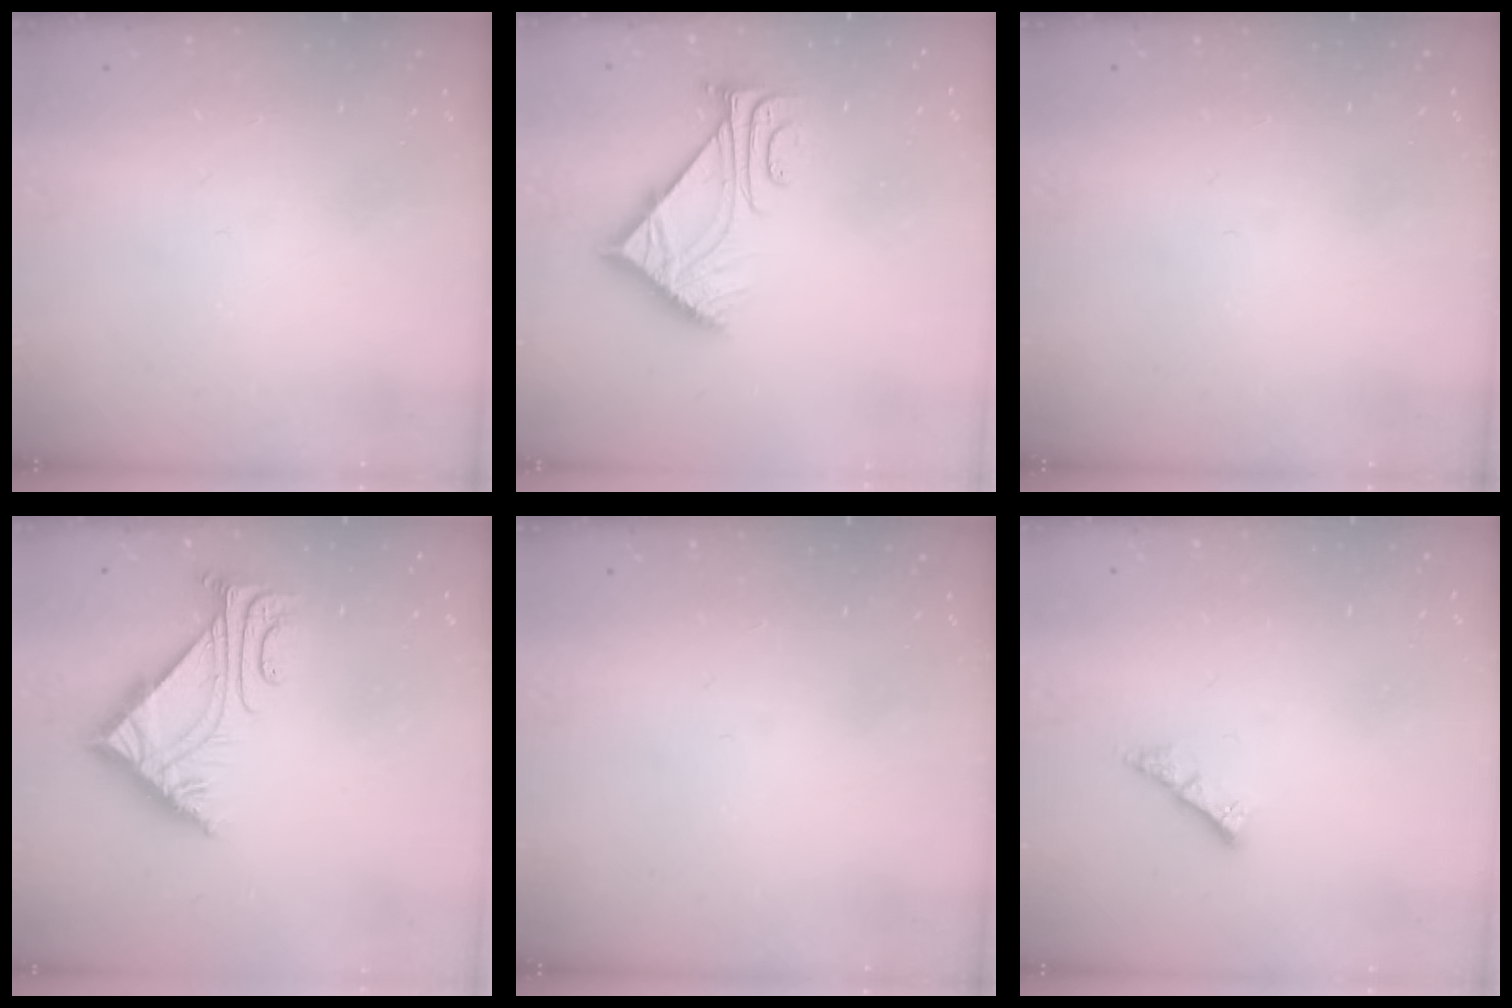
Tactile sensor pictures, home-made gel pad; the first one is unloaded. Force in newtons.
{"total": 7.5, "press": 7.4, "slide": 0.8}
{"total": 0.0}
{"total": 6.6, "press": 6.6, "slide": 0.9}
{"total": 0.0}
{"total": 3.0, "press": 3.0, "slide": 0.1}